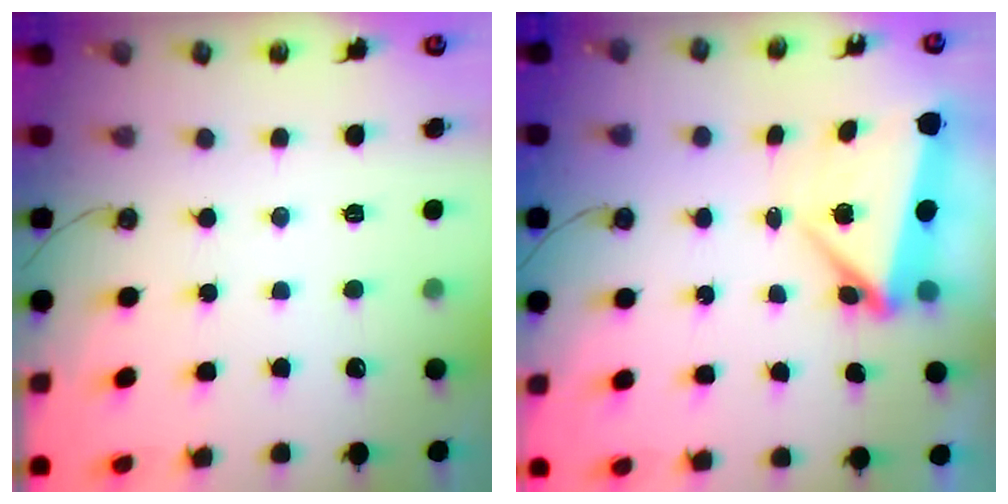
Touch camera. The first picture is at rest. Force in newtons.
{"total": 8.1, "press": 4.9, "slide": 6.4}